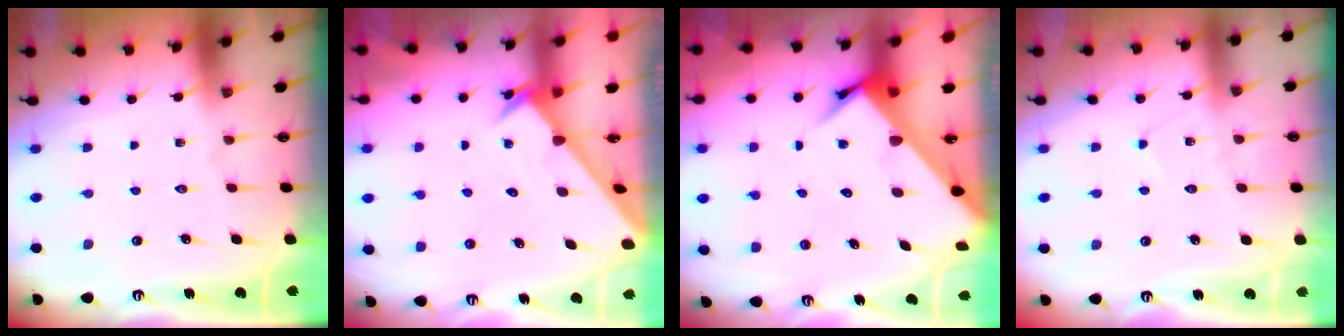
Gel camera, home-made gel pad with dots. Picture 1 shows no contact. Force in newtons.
{"total": 2.2, "press": 2.2, "slide": 0.2}
{"total": 5.2, "press": 5.2, "slide": 0.4}
{"total": 6.2, "press": 6.2, "slide": 0.5}